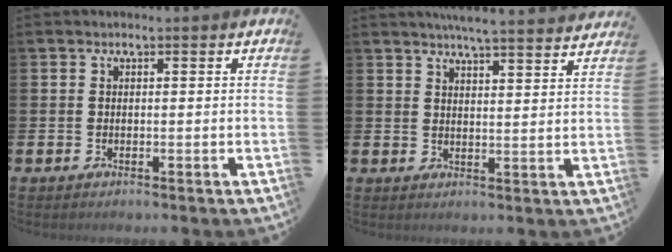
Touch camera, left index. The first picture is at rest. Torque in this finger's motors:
{"motor_torque": [0.29, -0.62, 0.30, 0.05]}